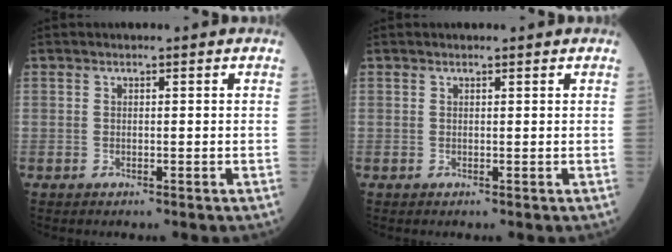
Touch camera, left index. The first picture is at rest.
{"total": 0.6, "force": [0.6, 0.1, 0.1], "torque": [-0.010, 0.004, 0.010]}